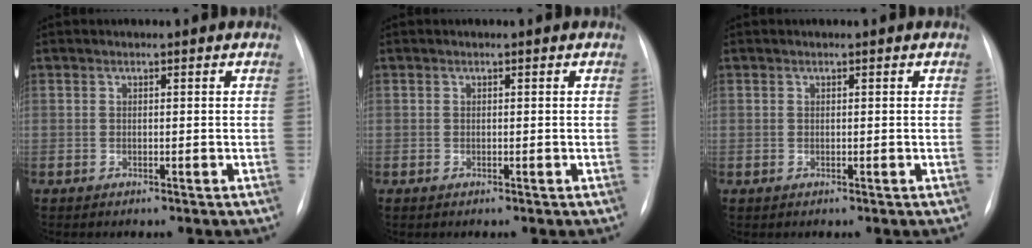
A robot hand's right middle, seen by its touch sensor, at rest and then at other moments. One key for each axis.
{"total": 0.0}
{"total": 0.0}